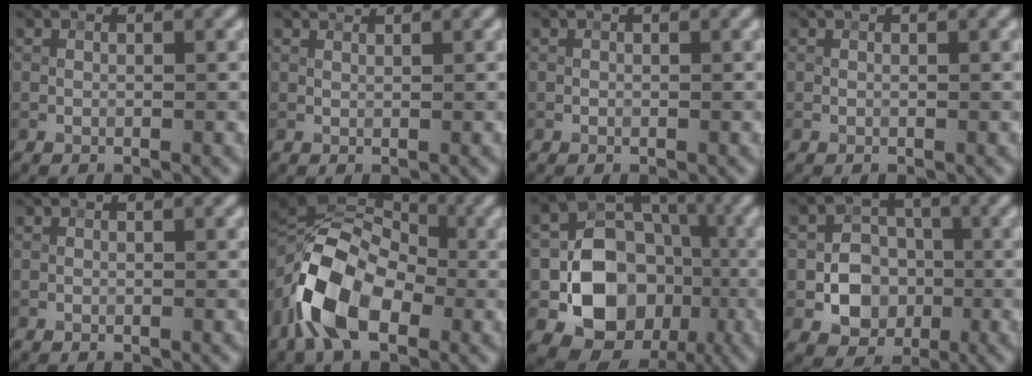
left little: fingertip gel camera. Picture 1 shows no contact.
{"total": 0.7, "force": [0.7, 0.0, 0.2], "torque": [-0.008, -0.003, 0.010]}
{"total": 0.0}
{"total": 0.0}
{"total": 0.0}
{"total": 12.0, "force": [-3.9, 7.0, 8.9], "torque": [-0.179, 0.005, -0.090]}
{"total": 10.0, "force": [-2.4, 8.1, 5.5], "torque": [-0.076, -0.007, -0.040]}
{"total": 5.0, "force": [-1.2, 4.1, 2.5], "torque": [-0.031, -0.001, -0.021]}